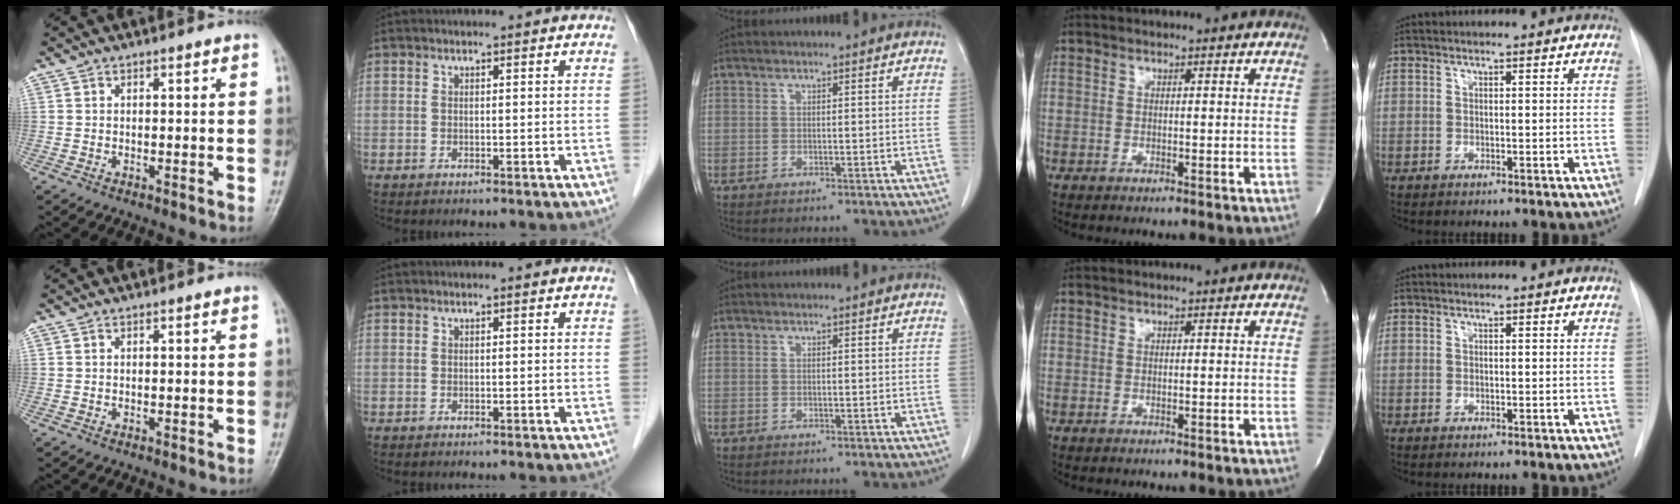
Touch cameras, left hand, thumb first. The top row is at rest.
{}